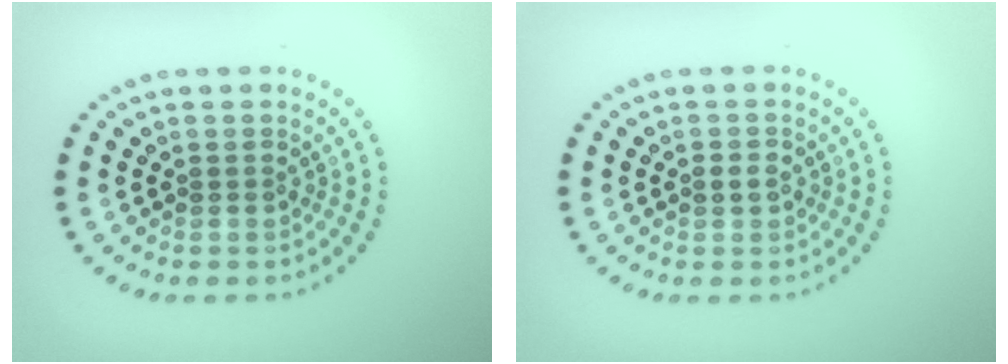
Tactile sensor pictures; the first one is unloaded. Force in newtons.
{"total": 1.1, "press": 1.1, "slide": 0.2}